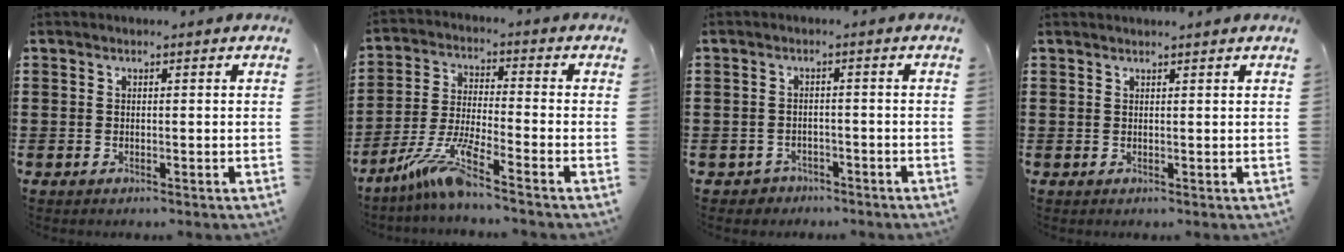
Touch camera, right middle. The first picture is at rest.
{"total": 8.3, "force": [-5.9, 0.2, 5.7], "torque": [-0.132, -0.018, -0.120]}
{"total": 1.7, "force": [-1.6, 0.7, -0.2], "torque": [-0.005, 0.003, -0.038]}
{"total": 0.7, "force": [0.7, -0.2, 0.1], "torque": [-0.002, -0.001, 0.013]}